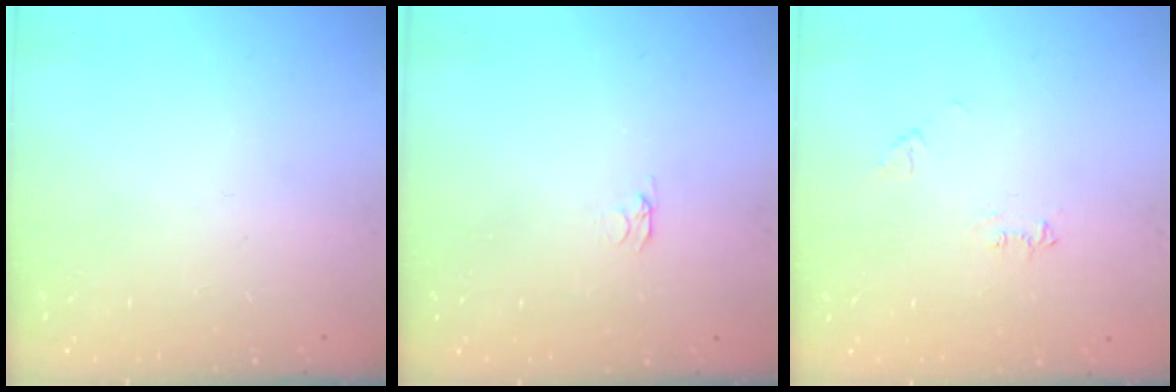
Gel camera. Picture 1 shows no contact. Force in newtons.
{"total": 2.1, "press": 2.0, "slide": 0.3}
{"total": 5.3, "press": 5.3, "slide": 0.6}